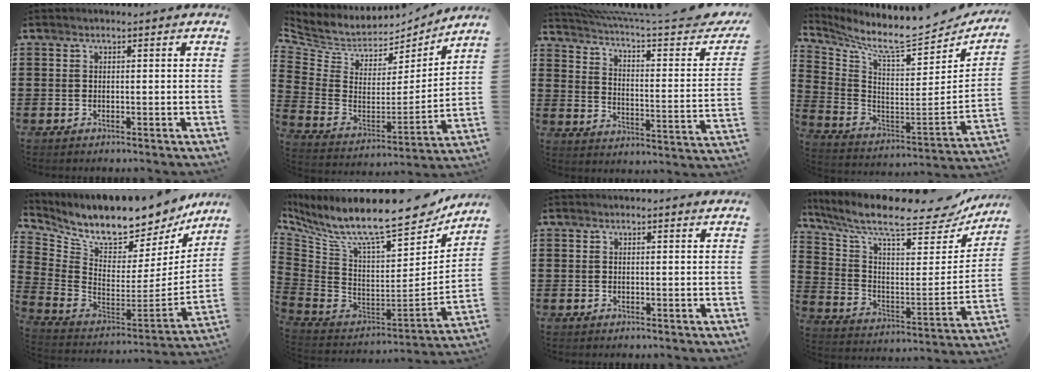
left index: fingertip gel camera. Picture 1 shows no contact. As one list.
[{"total": 4.9, "force": [3.8, 3.1, 0.7], "torque": [-0.046, -0.037, 0.065]}, {"total": 5.3, "force": [4.1, 0.4, 3.3], "torque": [-0.067, -0.039, 0.062]}, {"total": 8.1, "force": [7.1, 0.4, 3.7], "torque": [-0.093, -0.078, 0.114]}, {"total": 9.1, "force": [8.3, 1.6, 3.4], "torque": [-0.096, -0.086, 0.136]}, {"total": 11.6, "force": [8.9, 1.9, 7.1], "torque": [-0.151, -0.075, 0.146]}, {"total": 0.7, "force": [0.6, 0.0, 0.3], "torque": [-0.006, -0.001, 0.012]}, {"total": 9.8, "force": [7.9, 1.8, 5.5], "torque": [-0.133, -0.060, 0.129]}]